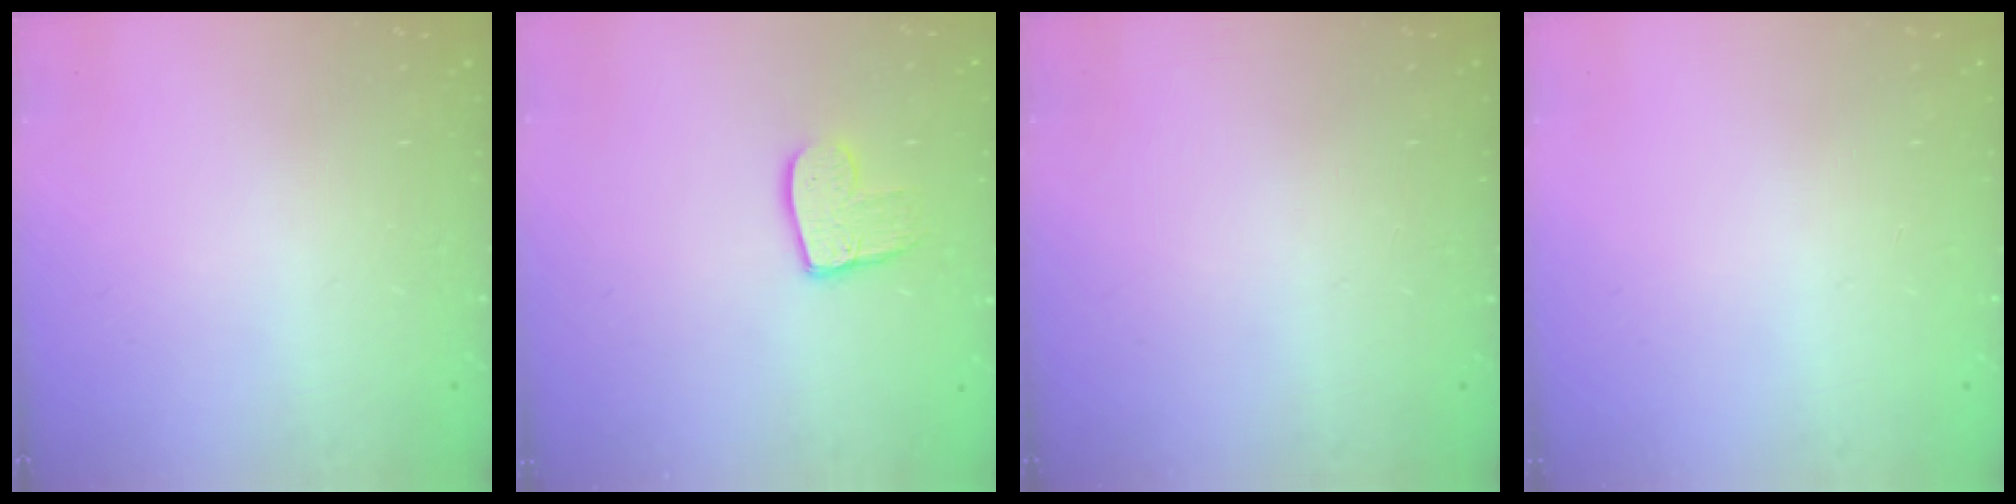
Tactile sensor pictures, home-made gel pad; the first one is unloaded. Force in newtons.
{"total": 10.0, "press": 9.9, "slide": 0.7}
{"total": 0.0}
{"total": 0.0}